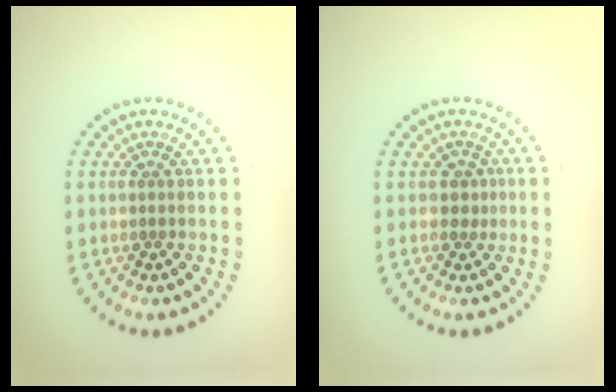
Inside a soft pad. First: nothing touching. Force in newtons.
{"total": 1.5, "press": 1.2, "slide": 0.9}